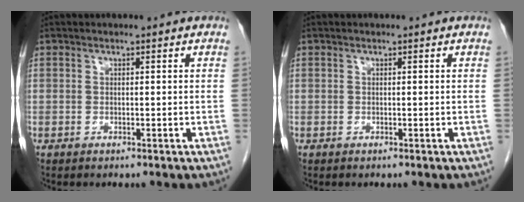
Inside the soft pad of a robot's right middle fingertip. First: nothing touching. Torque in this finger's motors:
{"motor_torque": [1.02, -0.84, 0.04, 0.01]}